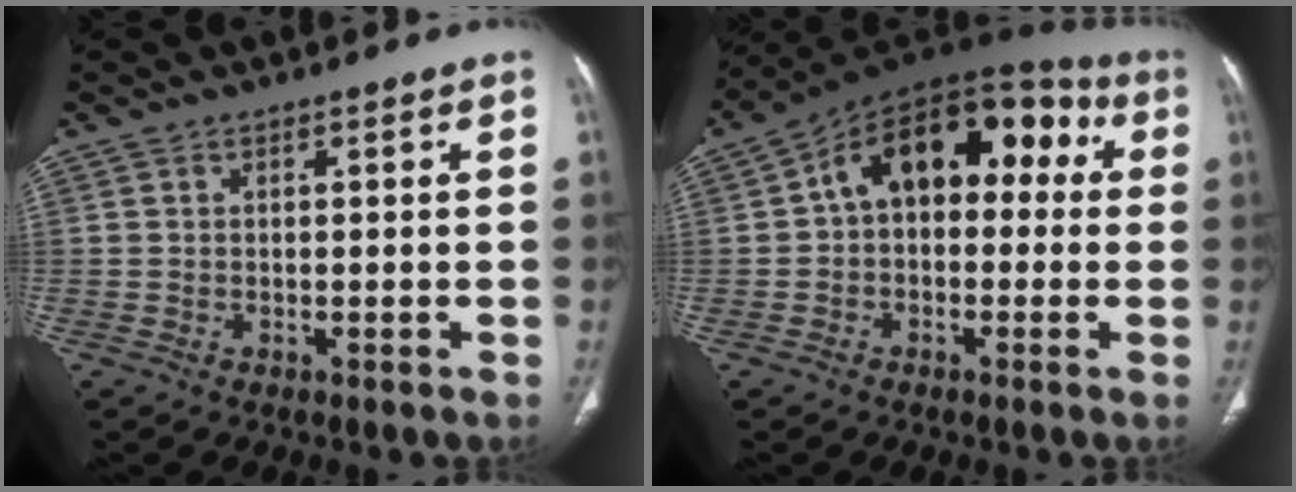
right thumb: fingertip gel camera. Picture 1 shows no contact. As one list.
[{"total": 16.6, "force": [2.5, 10.5, 12.6], "torque": [-0.137, 0.056, 0.023]}]